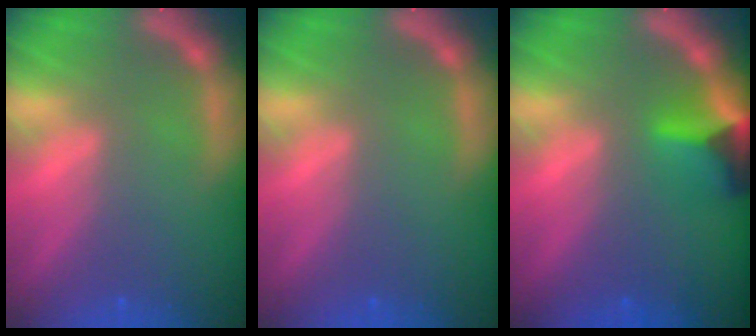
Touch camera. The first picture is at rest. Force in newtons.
{"total": 0.0}
{"total": 4.5}